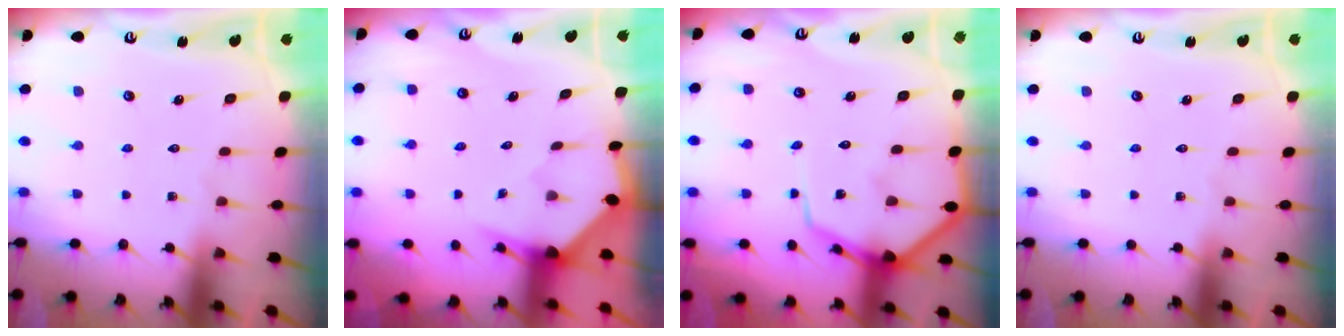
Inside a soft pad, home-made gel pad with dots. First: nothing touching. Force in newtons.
{"total": 3.3, "press": 3.3, "slide": 0.3}
{"total": 10.0, "press": 10.0, "slide": 0.8}
{"total": 0.0}